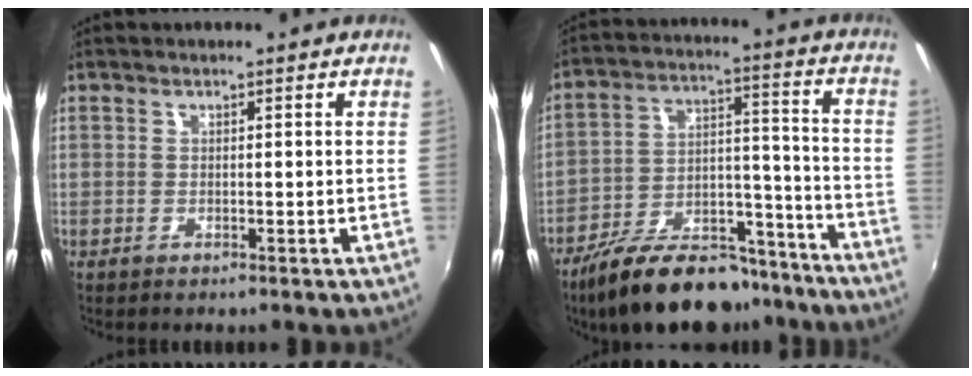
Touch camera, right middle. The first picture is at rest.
{"total": 20.1, "force": [-15.7, 8.3, 9.6], "torque": [-0.170, 0.025, -0.227]}